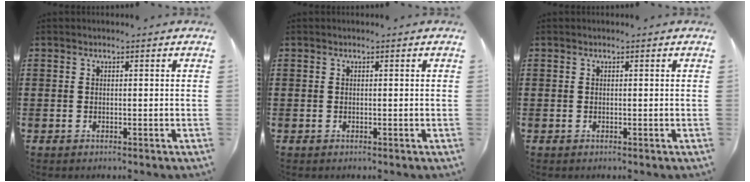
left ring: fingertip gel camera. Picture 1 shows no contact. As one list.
[{"total": 0.0}, {"total": 0.0}]